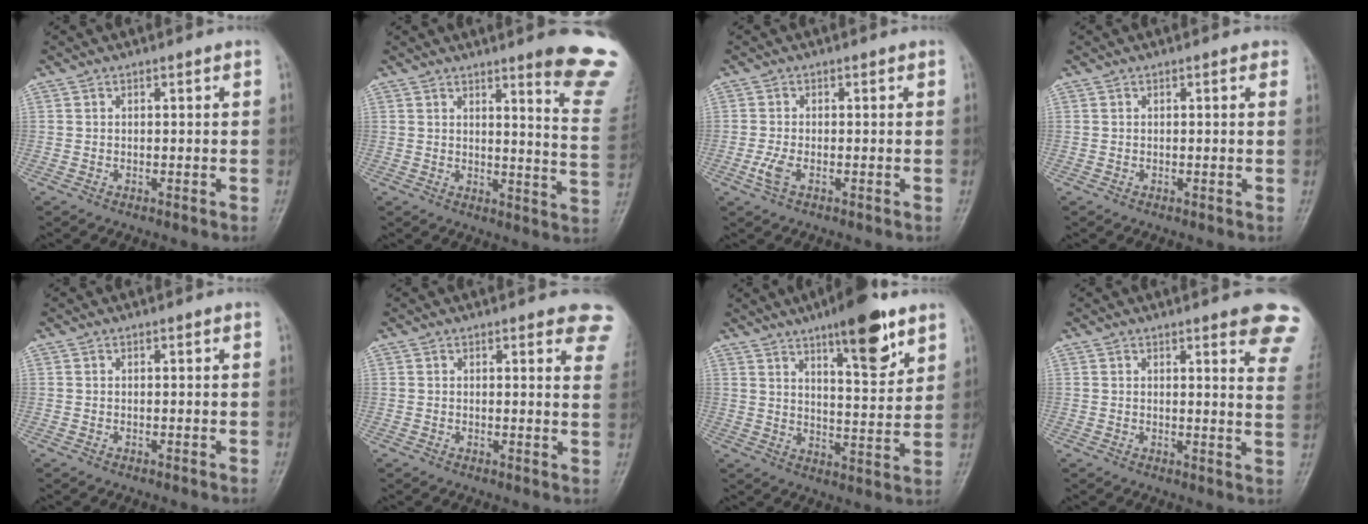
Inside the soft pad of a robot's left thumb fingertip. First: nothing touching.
{"total": 13.5, "force": [9.8, 1.3, 9.2], "torque": [-0.084, -0.077, 0.107]}
{"total": 2.5, "force": [-0.9, 1.1, 2.0], "torque": [-0.049, -0.003, -0.019]}
{"total": 0.6, "force": [0.3, 0.3, 0.4], "torque": [0.002, 0.000, -0.003]}
{"total": 0.0}
{"total": 6.4, "force": [4.6, 2.3, 3.7], "torque": [-0.012, -0.019, 0.034]}
{"total": 13.2, "force": [8.2, 3.8, 9.6], "torque": [-0.114, -0.046, 0.124]}
{"total": 10.4, "force": [7.3, 2.5, 6.9], "torque": [-0.049, -0.033, 0.066]}